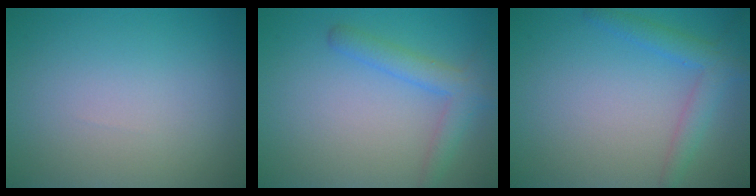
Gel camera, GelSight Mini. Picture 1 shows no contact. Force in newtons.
{"total": 2.7, "press": 2.7, "slide": 0.1}
{"total": 2.9, "press": 2.9, "slide": 0.1}